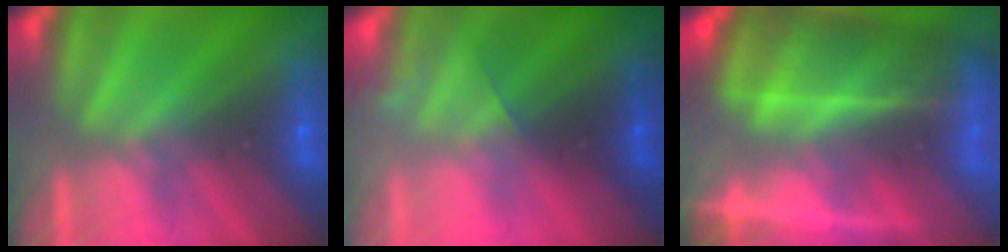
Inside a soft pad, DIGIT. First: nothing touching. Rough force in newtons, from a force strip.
{"total": 1.8}
{"total": 5.6}